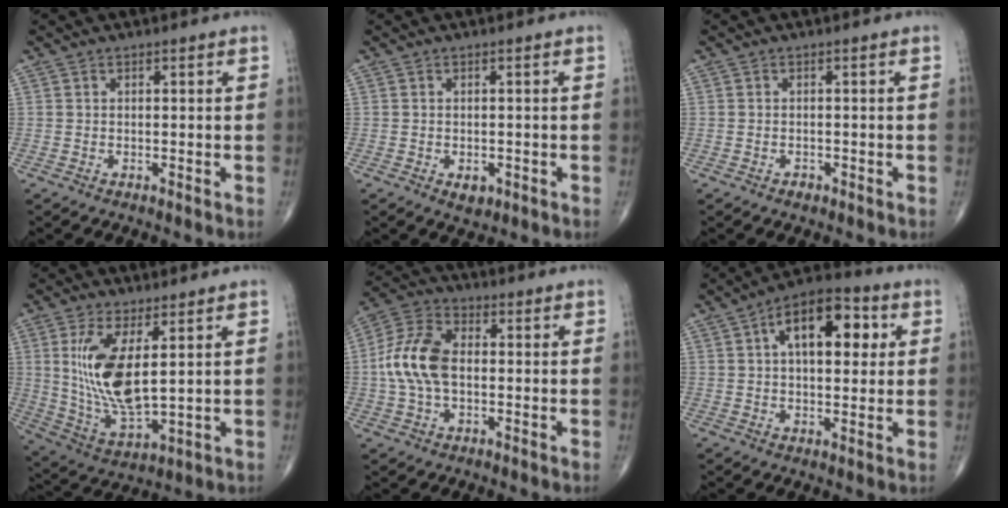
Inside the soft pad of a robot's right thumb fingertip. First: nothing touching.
{"total": 2.4, "force": [-0.9, 1.6, 1.6], "torque": [-0.013, 0.000, -0.006]}
{"total": 1.0, "force": [-0.6, 0.7, 0.4], "torque": [-0.004, 0.004, -0.009]}
{"total": 13.6, "force": [3.0, 5.3, 12.2], "torque": [-0.244, -0.026, 0.074]}
{"total": 11.7, "force": [-0.3, 7.1, 9.3], "torque": [-0.193, 0.026, -0.011]}
{"total": 14.3, "force": [3.8, 7.4, 11.6], "torque": [-0.150, 0.020, 0.051]}